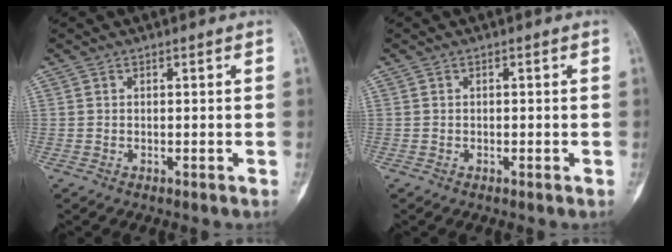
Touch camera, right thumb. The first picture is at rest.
{"total": 0.0}